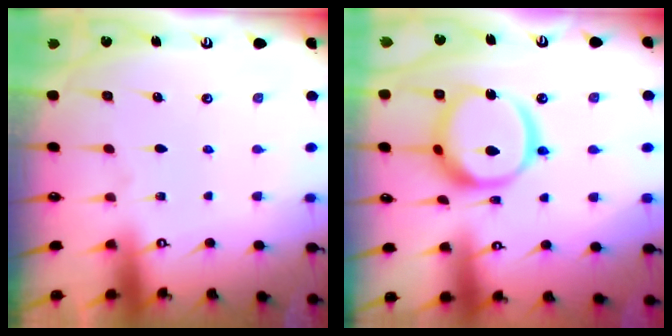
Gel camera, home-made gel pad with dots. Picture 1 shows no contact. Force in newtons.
{"total": 16.1, "press": 16.0, "slide": 1.9}